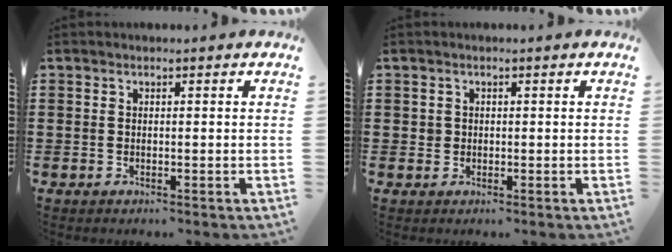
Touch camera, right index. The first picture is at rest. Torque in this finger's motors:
{"motor_torque": [0.41, 0.46, 0.06, 0.01]}